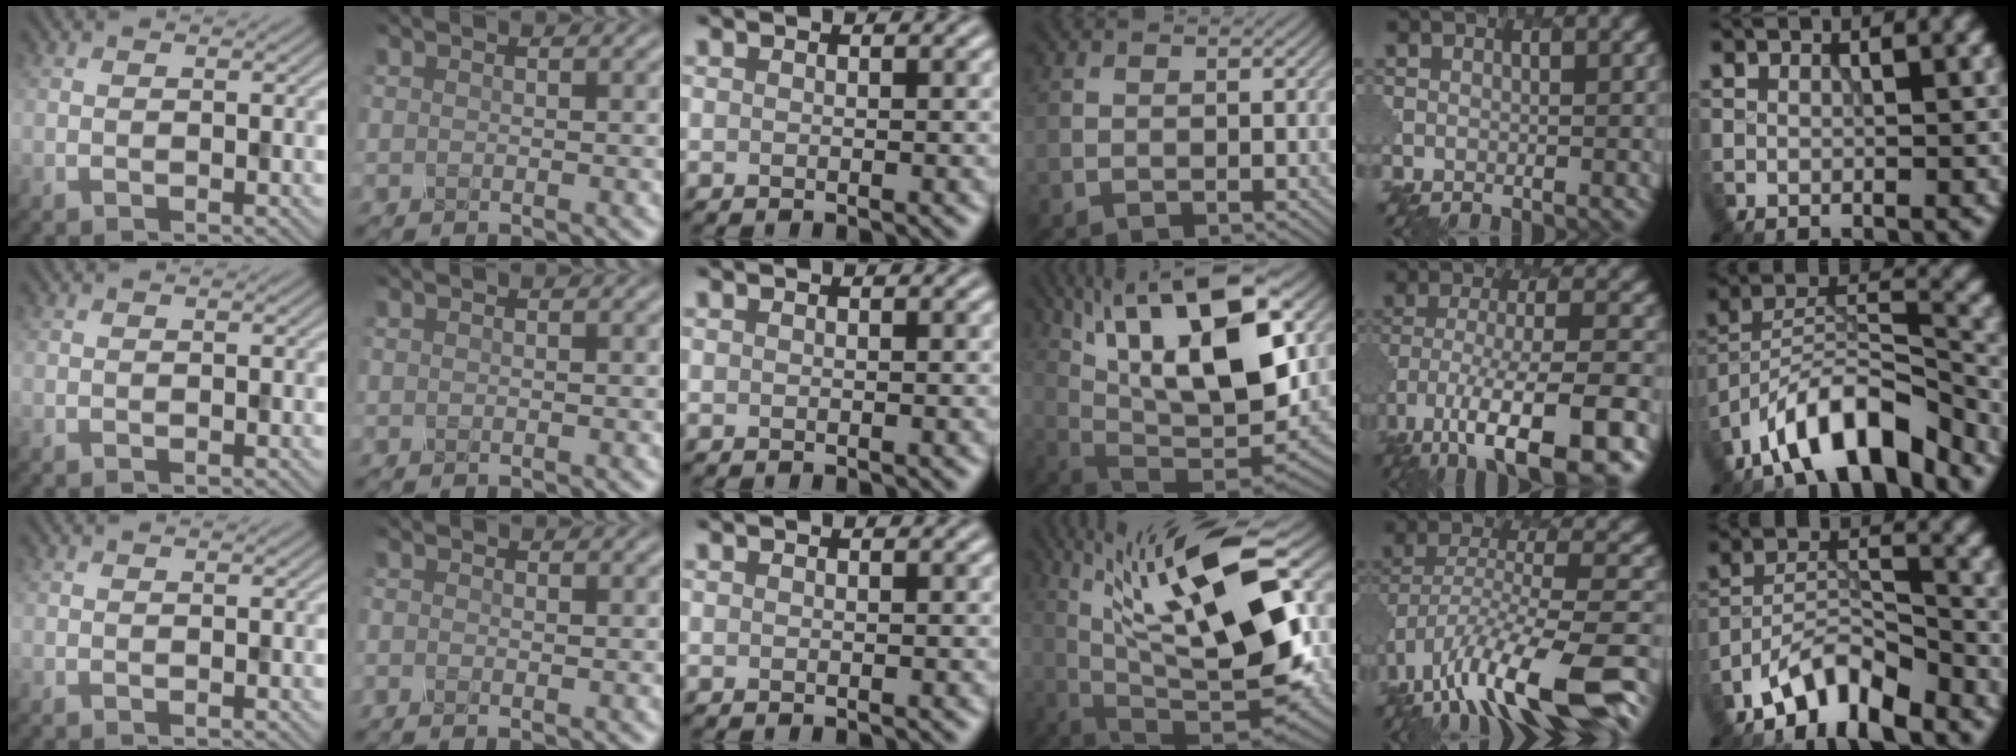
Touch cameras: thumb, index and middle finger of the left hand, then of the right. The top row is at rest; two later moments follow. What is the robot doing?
{"motion": "twist", "object": "rubiks cube"}